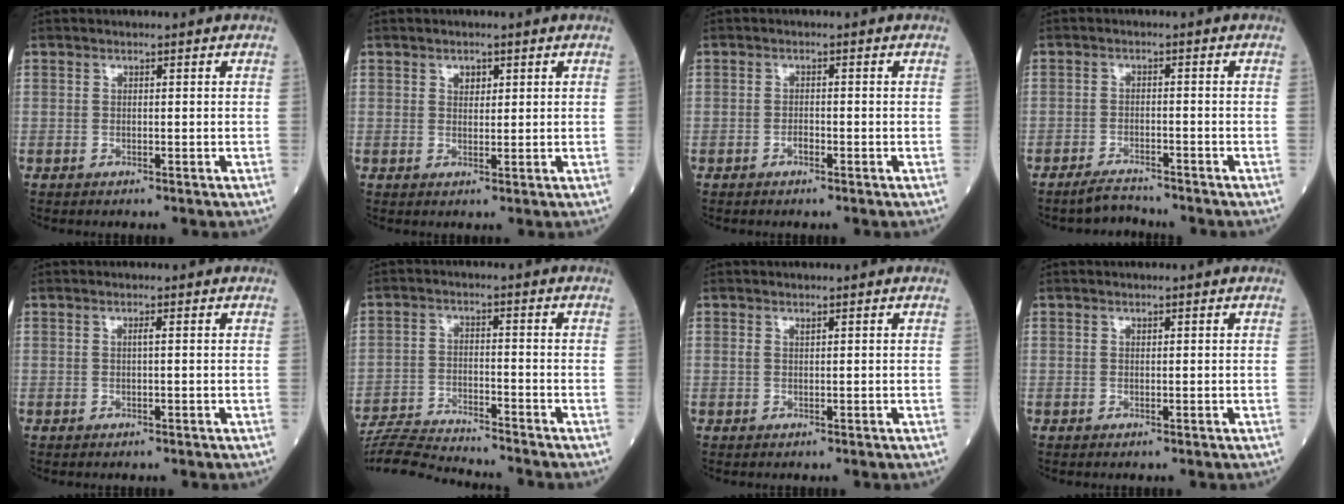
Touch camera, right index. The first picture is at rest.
{"total": 1.7, "force": [0.9, 1.1, 0.9], "torque": [-0.013, 0.000, 0.015]}
{"total": 1.1, "force": [-0.6, 0.4, 0.7], "torque": [-0.012, 0.003, -0.012]}
{"total": 2.7, "force": [-2.7, 0.1, 0.0], "torque": [-0.005, -0.013, -0.046]}
{"total": 0.6, "force": [0.1, -0.1, 0.5], "torque": [-0.009, 0.000, 0.002]}
{"total": 11.1, "force": [-10.7, -0.9, 2.6], "torque": [-0.039, -0.008, -0.187]}
{"total": 0.6, "force": [0.4, 0.1, 0.4], "torque": [-0.013, 0.004, 0.008]}
{"total": 0.0}